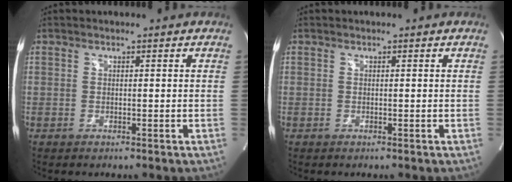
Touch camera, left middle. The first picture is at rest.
{"total": 0.0}